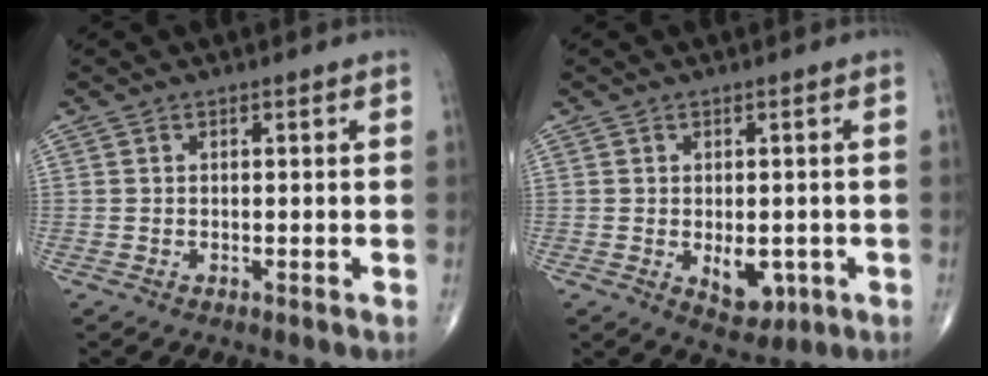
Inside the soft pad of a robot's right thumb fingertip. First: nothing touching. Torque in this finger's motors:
{"motor_torque": [1.35, 1.07, 0.61, -0.35, 0.11]}